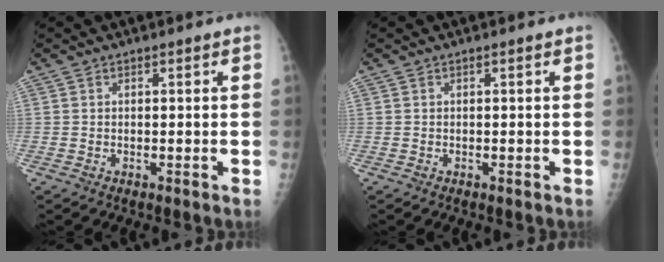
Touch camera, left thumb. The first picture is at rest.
{"total": 0.0}